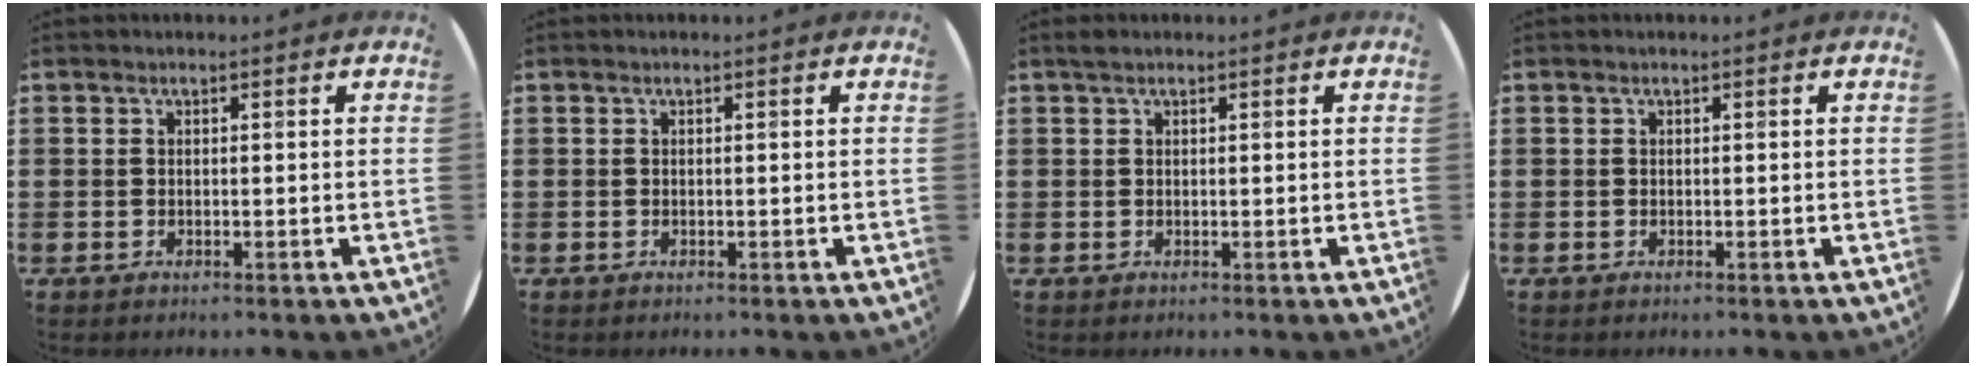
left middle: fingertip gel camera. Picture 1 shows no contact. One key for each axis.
{"total": 0.0}
{"total": 0.7, "fx": 0.6, "fy": 0.3, "fz": 0.2, "tx": -0.004, "ty": 0.004, "tz": 0.010}
{"total": 0.0}